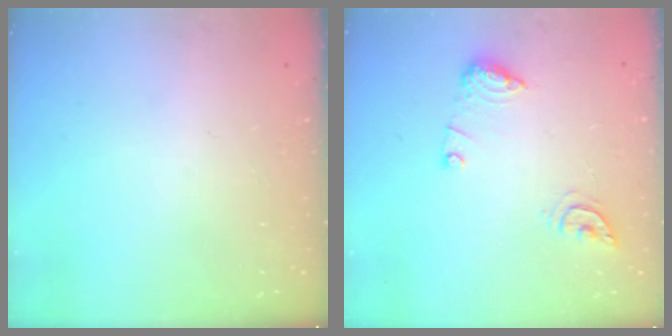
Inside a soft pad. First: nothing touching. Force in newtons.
{"total": 10.2, "press": 10.1, "slide": 1.2}